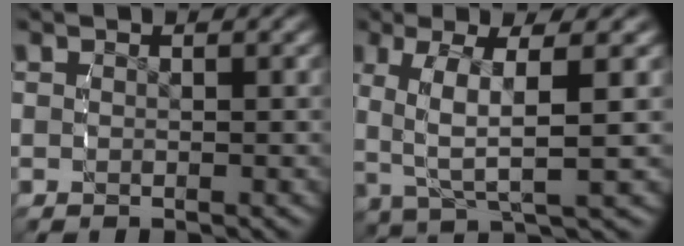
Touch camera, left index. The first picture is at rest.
{"total": 5.3, "force": [0.5, 1.6, 5.1], "torque": [-0.093, 0.000, 0.014]}